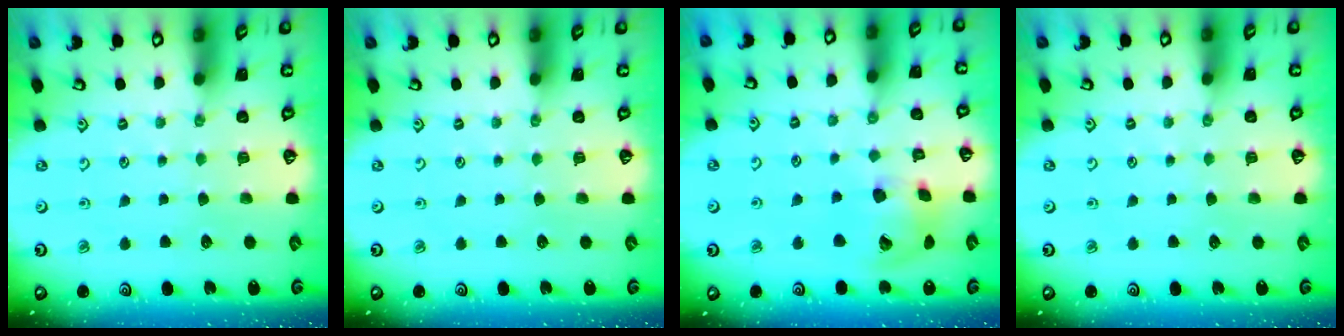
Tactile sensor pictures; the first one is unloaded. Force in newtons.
{"total": 0.0}
{"total": 14.9, "press": 14.7, "slide": 2.4}
{"total": 0.0}